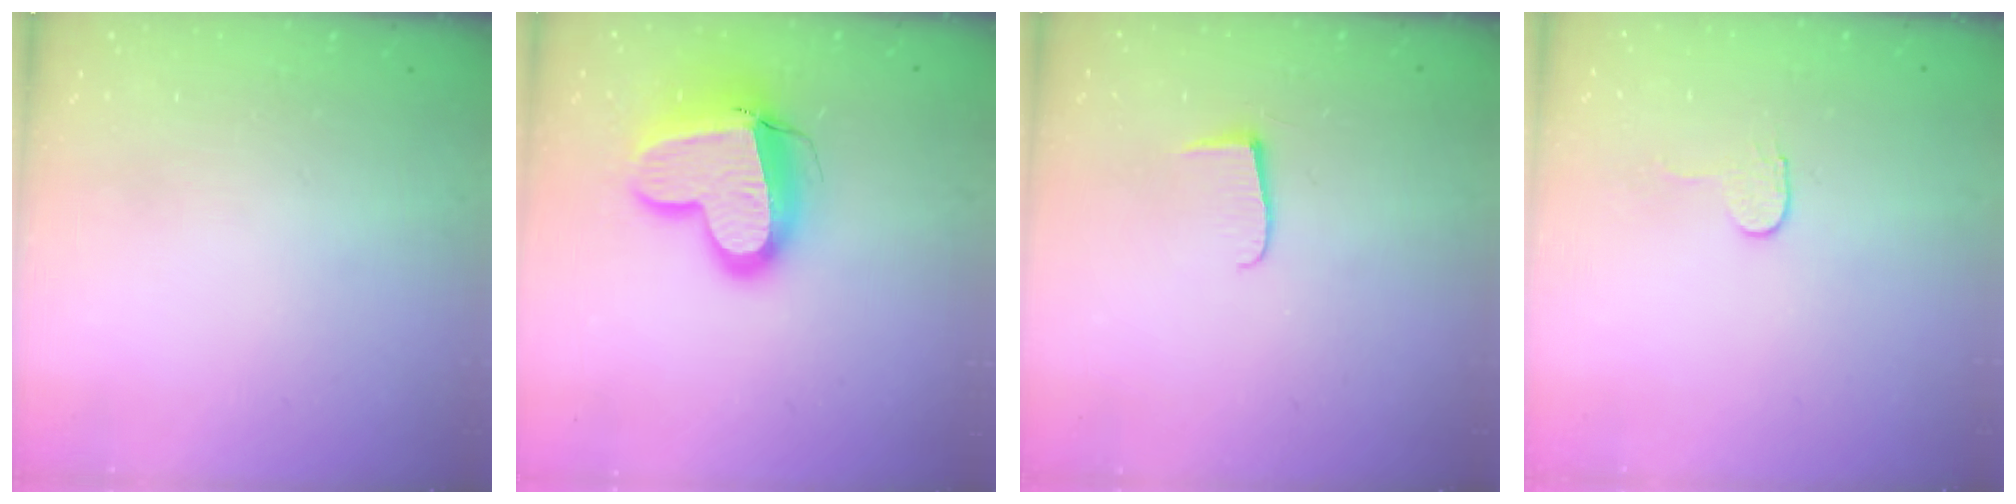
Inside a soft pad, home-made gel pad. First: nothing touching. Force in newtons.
{"total": 16.2, "press": 16.0, "slide": 2.1}
{"total": 5.1, "press": 5.0, "slide": 0.6}
{"total": 2.9, "press": 2.9, "slide": 0.3}